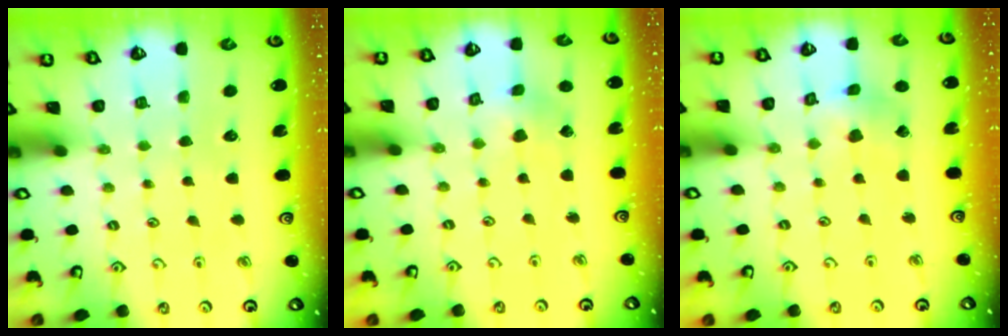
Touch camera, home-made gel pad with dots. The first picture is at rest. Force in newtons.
{"total": 1.7, "press": 1.7, "slide": 0.3}
{"total": 3.6, "press": 3.6, "slide": 0.4}